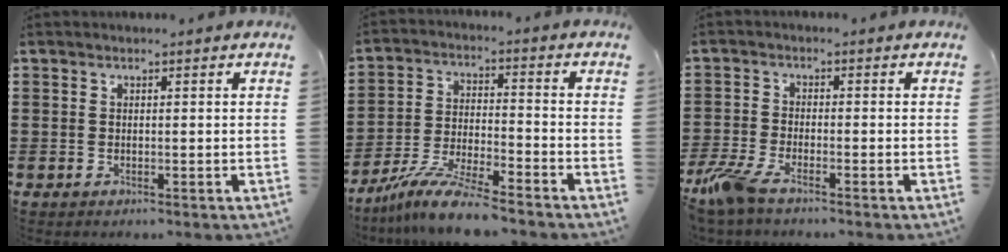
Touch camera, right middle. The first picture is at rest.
{"total": 9.2, "force": [-8.1, 0.3, 4.3], "torque": [-0.082, 0.006, -0.157]}
{"total": 5.0, "force": [-3.7, 1.0, 3.2], "torque": [-0.094, -0.017, -0.079]}